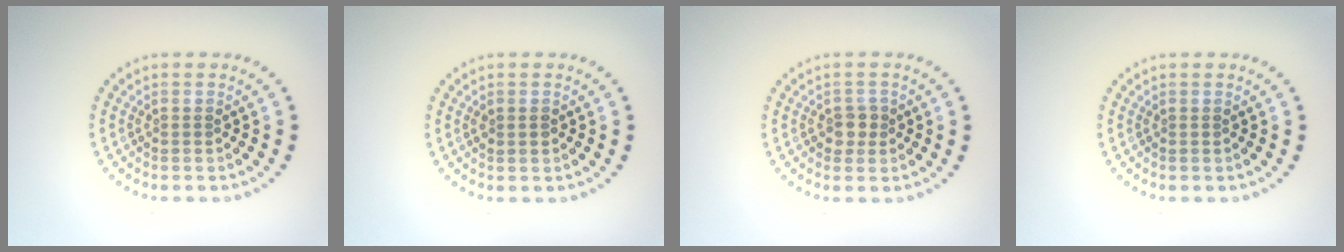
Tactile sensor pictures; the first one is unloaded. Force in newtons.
{"total": 0.8, "press": 0.8, "slide": 0.1}
{"total": 1.6, "press": 1.5, "slide": 0.6}
{"total": 0.0}